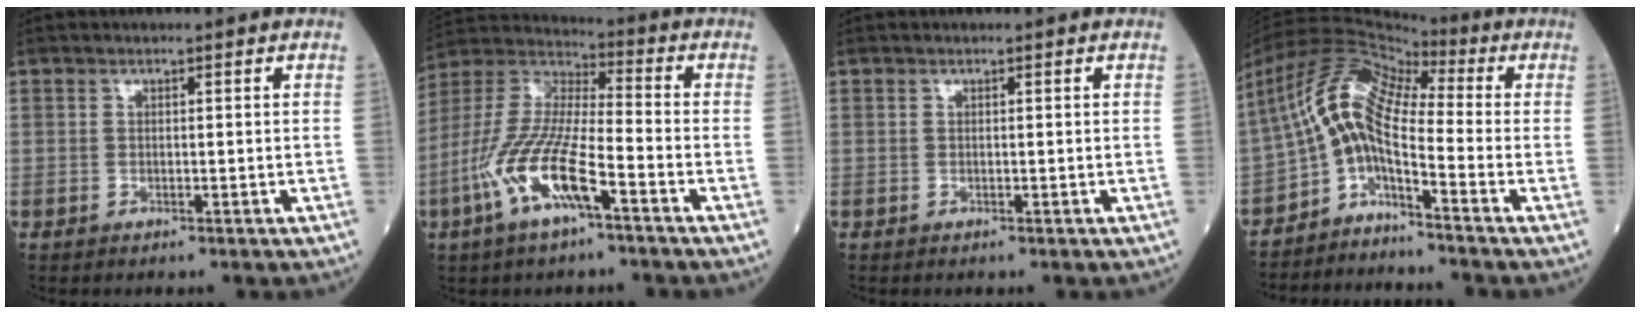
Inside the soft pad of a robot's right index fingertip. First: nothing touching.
{"total": 13.8, "force": [-6.1, 2.8, 12.0], "torque": [-0.263, -0.005, -0.121]}
{"total": 0.0}
{"total": 9.5, "force": [-2.8, 3.2, 8.5], "torque": [-0.173, 0.042, -0.056]}